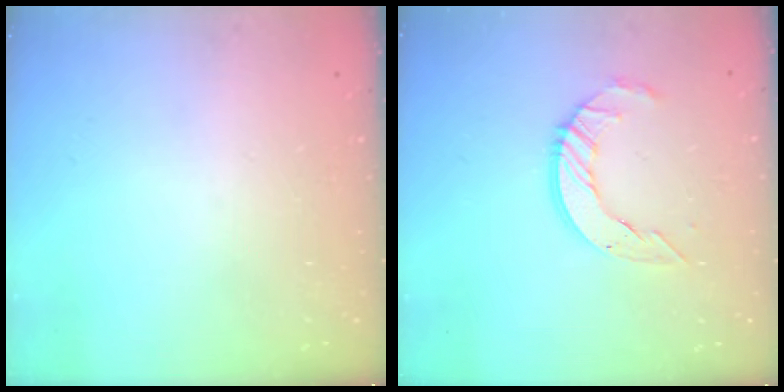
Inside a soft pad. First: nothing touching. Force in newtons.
{"total": 9.3, "press": 9.3, "slide": 0.9}